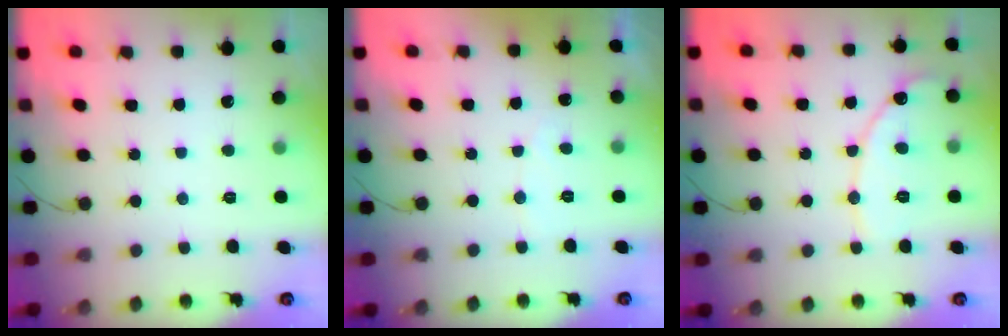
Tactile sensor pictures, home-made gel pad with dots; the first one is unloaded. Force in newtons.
{"total": 2.9, "press": 2.9, "slide": 0.2}
{"total": 10.7, "press": 10.7, "slide": 0.8}